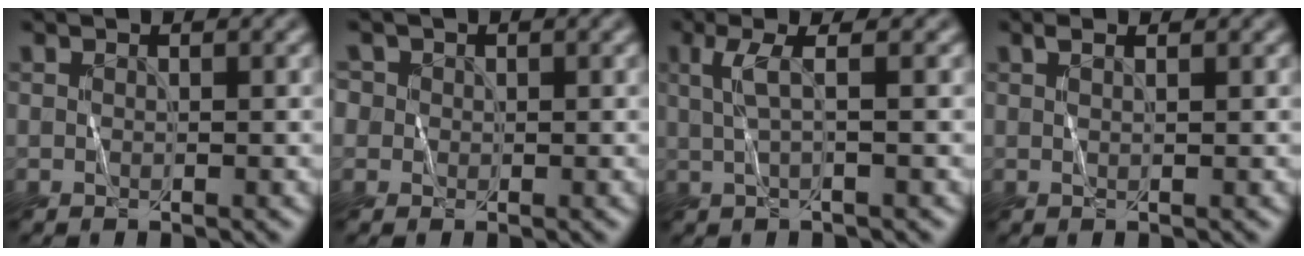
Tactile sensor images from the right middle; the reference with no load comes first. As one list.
[{"total": 2.4, "force": [0.9, 2.1, 0.7], "torque": [-0.010, 0.010, 0.006]}, {"total": 2.3, "force": [0.5, 0.0, 2.2], "torque": [-0.046, 0.003, 0.011]}, {"total": 0.9, "force": [0.5, 0.0, 0.8], "torque": [-0.018, 0.005, 0.012]}]